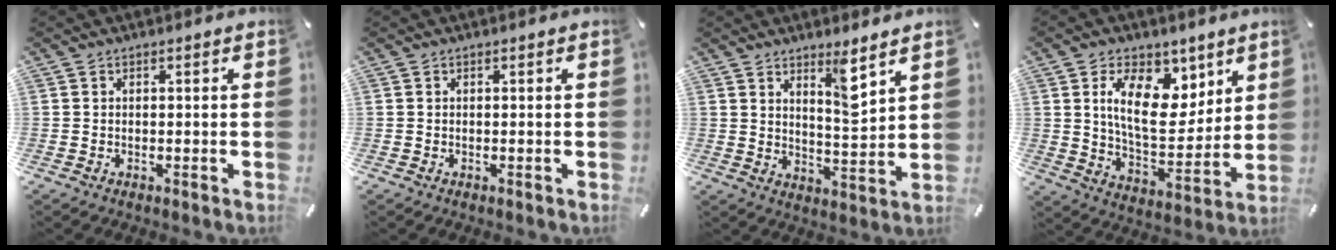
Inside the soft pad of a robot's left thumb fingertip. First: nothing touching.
{"total": 0.0}
{"total": 7.3, "force": [5.5, 1.4, 4.5], "torque": [-0.066, -0.044, 0.090]}
{"total": 15.5, "force": [6.6, 9.5, 10.3], "torque": [-0.162, -0.029, 0.120]}